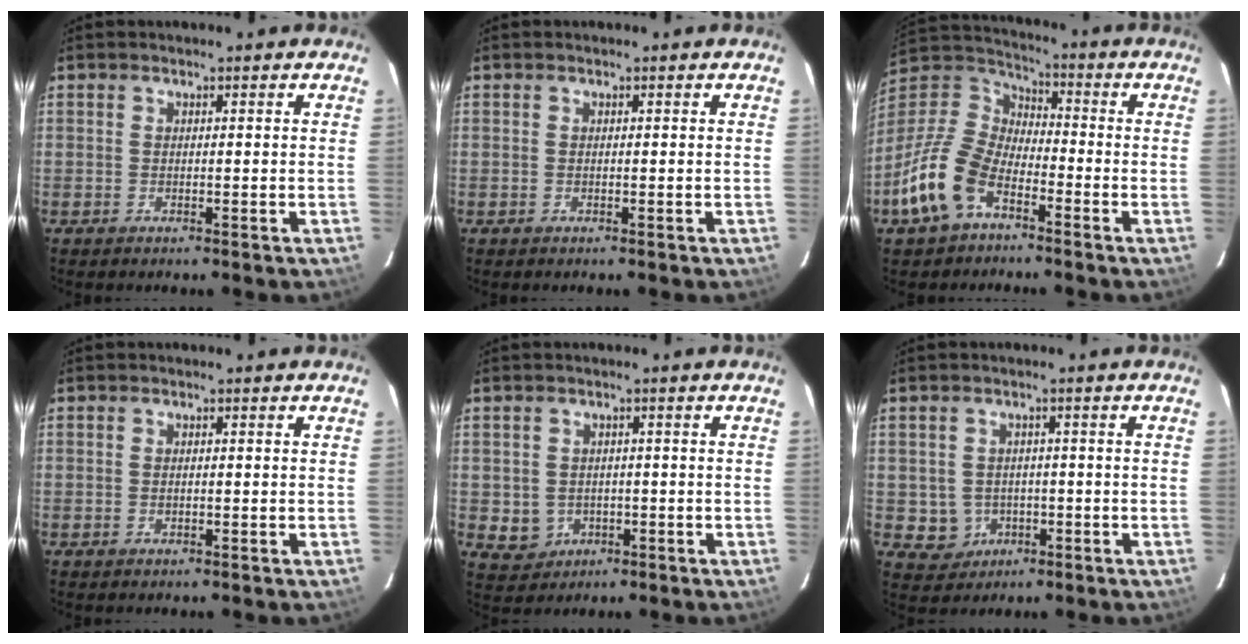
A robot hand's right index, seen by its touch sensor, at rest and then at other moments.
{"total": 0.0}
{"total": 15.3, "force": [-8.0, 8.5, 9.9], "torque": [-0.218, 0.001, -0.158]}
{"total": 0.7, "force": [-0.2, 0.4, 0.5], "torque": [-0.007, -0.001, -0.003]}
{"total": 4.9, "force": [-1.0, 4.6, 1.3], "torque": [-0.039, 0.006, 0.003]}
{"total": 5.2, "force": [-1.2, 5.0, 0.9], "torque": [-0.033, 0.011, -0.003]}